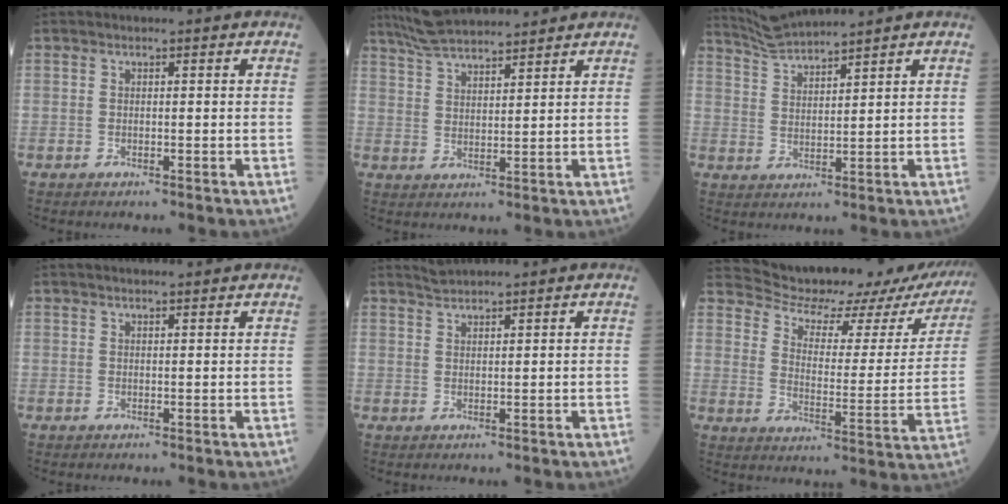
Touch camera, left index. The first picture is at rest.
{"total": 9.4, "force": [8.6, 0.9, 3.5], "torque": [-0.069, 0.026, 0.155]}
{"total": 5.1, "force": [4.9, -1.4, 0.5], "torque": [-0.027, 0.002, 0.106]}
{"total": 4.2, "force": [3.9, 0.4, 1.5], "torque": [-0.014, 0.023, 0.045]}
{"total": 1.7, "force": [1.6, -0.5, -0.1], "torque": [-0.001, 0.008, 0.043]}
{"total": 20.7, "force": [19.7, 4.4, 4.7], "torque": [-0.054, -0.067, 0.237]}